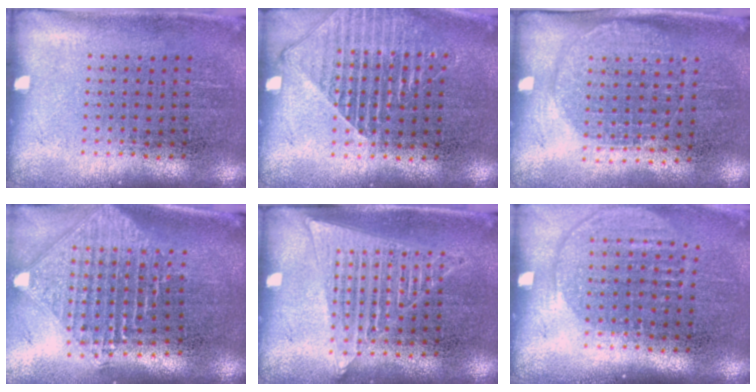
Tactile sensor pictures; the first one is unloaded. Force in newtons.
{"total": 1.6, "press": 1.4, "slide": 0.8}
{"total": 1.3, "press": 1.2, "slide": 0.5}
{"total": 2.4, "press": 1.9, "slide": 1.5}
{"total": 1.4, "press": 1.4, "slide": 0.3}
{"total": 1.5, "press": 1.3, "slide": 0.7}